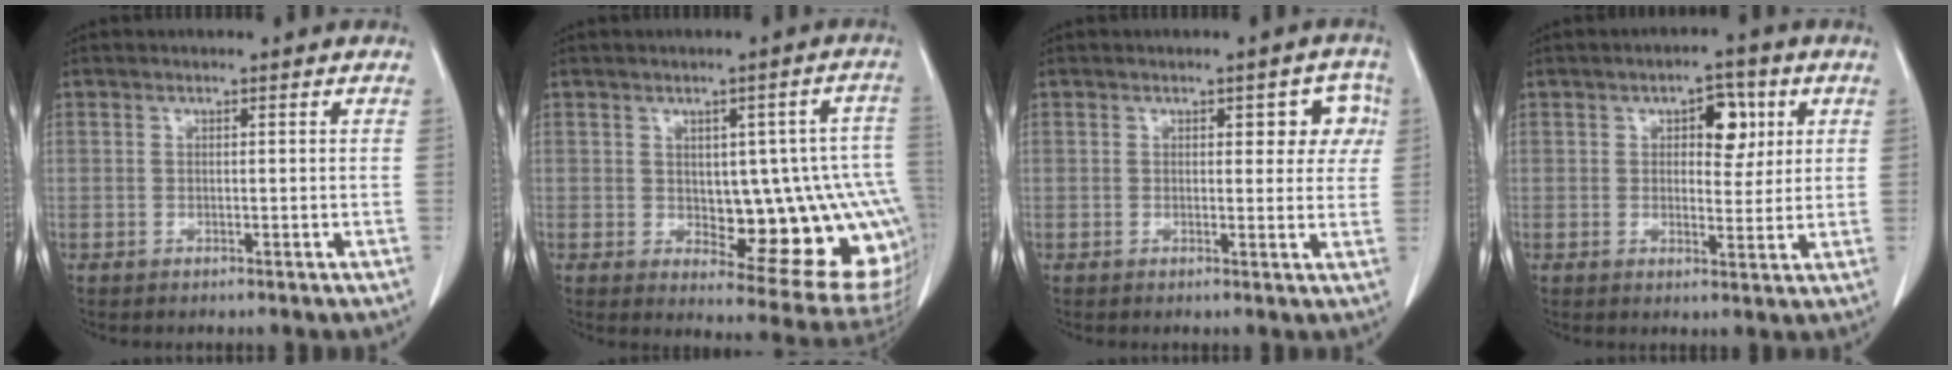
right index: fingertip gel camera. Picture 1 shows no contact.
{"total": 16.2, "force": [-1.2, 5.3, 15.2], "torque": [-0.132, 0.019, 0.005]}
{"total": 4.8, "force": [1.6, 2.6, 3.8], "torque": [-0.025, 0.016, 0.015]}
{"total": 5.6, "force": [2.0, 2.9, 4.4], "torque": [-0.057, 0.011, 0.029]}